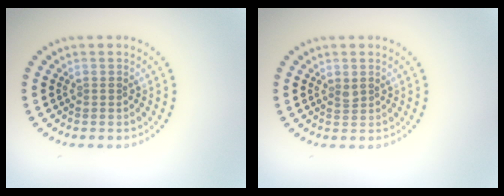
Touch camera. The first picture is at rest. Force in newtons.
{"total": 0.7, "press": 0.6, "slide": 0.5}